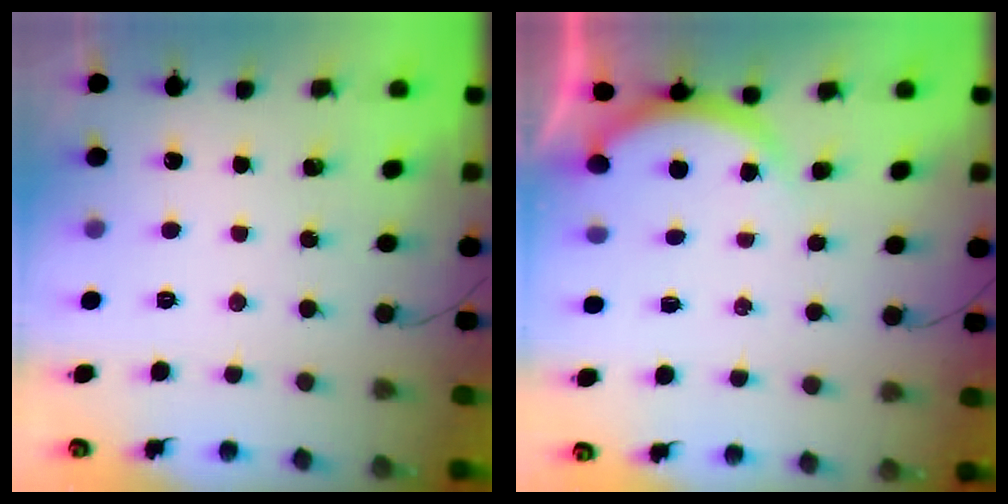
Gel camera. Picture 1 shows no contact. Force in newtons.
{"total": 3.6, "press": 3.5, "slide": 0.7}